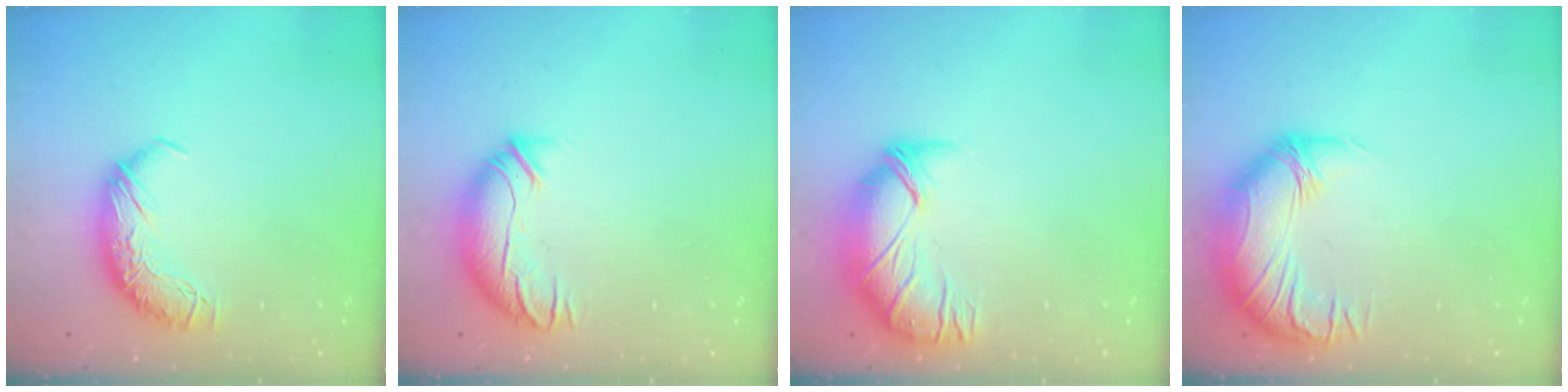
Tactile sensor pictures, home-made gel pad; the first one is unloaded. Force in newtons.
{"total": 3.6, "press": 2.4, "slide": 2.7}
{"total": 2.8, "press": 0.9, "slide": 2.6}
{"total": 2.8, "press": 0.1, "slide": 2.8}